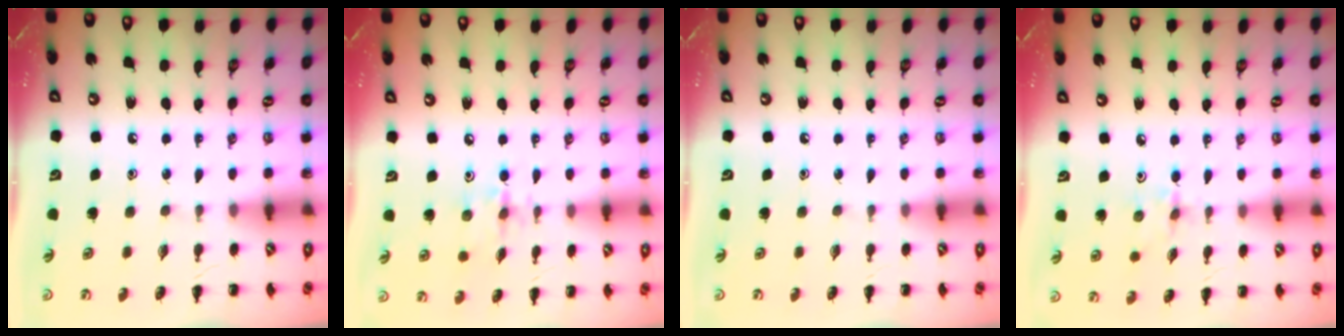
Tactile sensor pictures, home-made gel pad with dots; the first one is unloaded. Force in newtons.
{"total": 4.1, "press": 4.1, "slide": 0.5}
{"total": 0.0}
{"total": 2.4, "press": 2.3, "slide": 0.8}